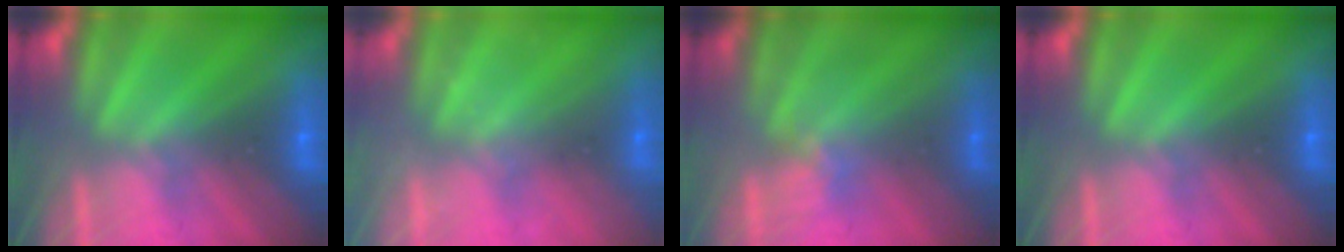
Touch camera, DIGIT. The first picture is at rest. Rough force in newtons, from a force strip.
{"total": 2.2}
{"total": 2.3}
{"total": 0.0}